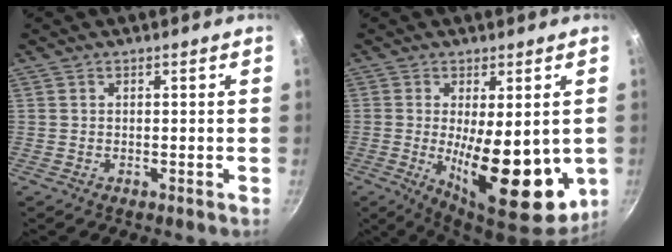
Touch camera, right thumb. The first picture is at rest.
{"total": 18.3, "force": [-2.1, 7.1, 16.7], "torque": [-0.224, -0.021, -0.016]}